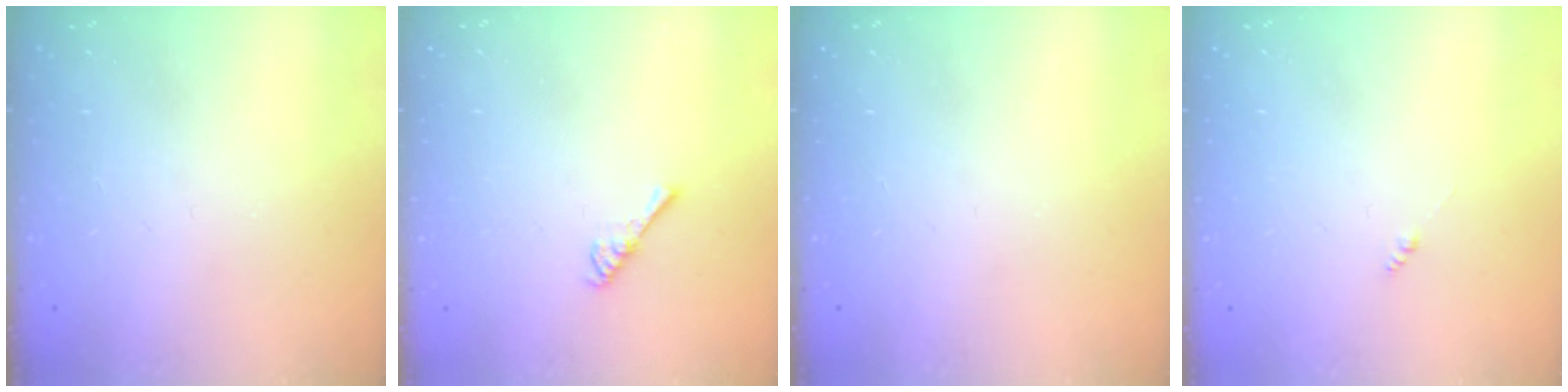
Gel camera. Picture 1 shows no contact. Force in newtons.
{"total": 2.7, "press": 2.6, "slide": 0.4}
{"total": 0.0}
{"total": 0.0}